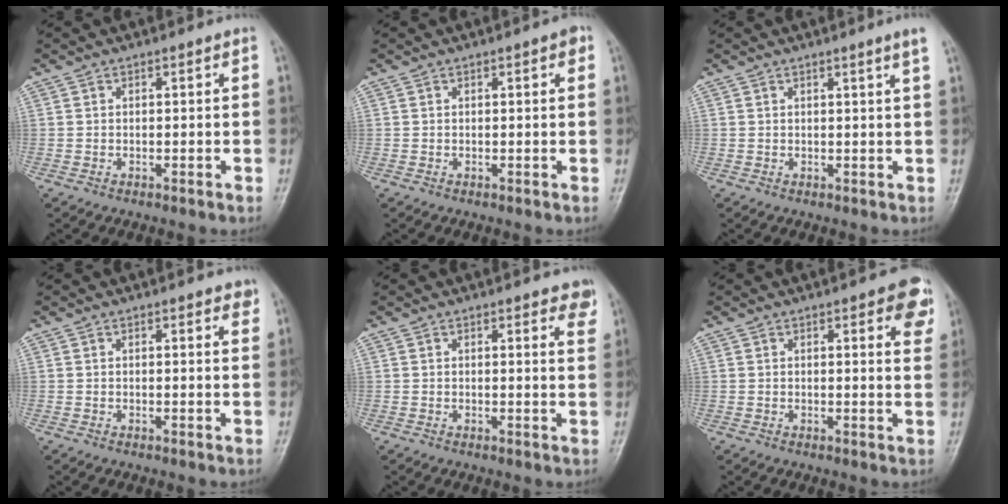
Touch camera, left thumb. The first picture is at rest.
{"total": 1.7, "force": [0.7, 0.6, 1.4], "torque": [-0.014, 0.001, 0.006]}
{"total": 2.3, "force": [1.4, -0.7, 1.6], "torque": [-0.024, -0.010, 0.022]}
{"total": 2.4, "force": [1.6, 0.9, 1.6], "torque": [-0.008, -0.006, 0.015]}
{"total": 4.5, "force": [3.1, 1.5, 2.8], "torque": [-0.014, -0.014, 0.027]}
{"total": 7.2, "force": [3.6, 2.5, 5.7], "torque": [-0.040, -0.012, 0.035]}